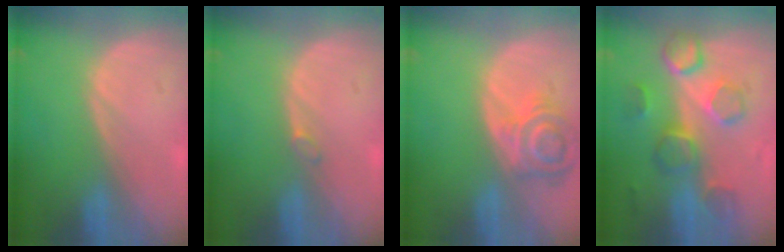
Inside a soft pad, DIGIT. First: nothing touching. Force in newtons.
{"total": 0.9, "press": 0.8, "slide": 0.2}
{"total": 7.2, "press": 6.5, "slide": 3.0}
{"total": 8.6, "press": 8.2, "slide": 2.6}